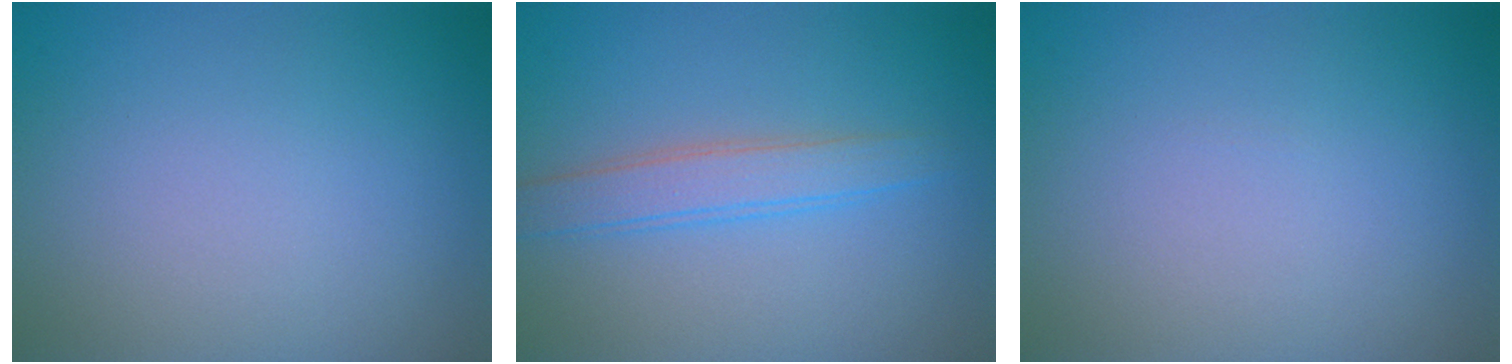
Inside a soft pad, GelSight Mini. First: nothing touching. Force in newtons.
{"total": 2.8, "press": 2.7, "slide": 0.1}
{"total": 0.0}